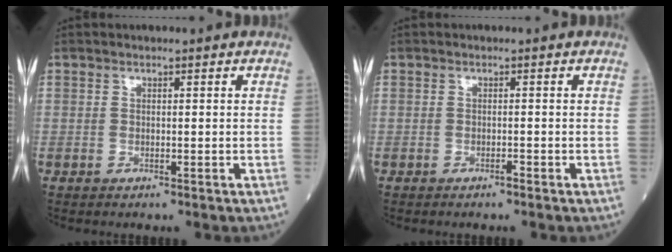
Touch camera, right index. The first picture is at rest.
{"total": 0.6, "force": [-0.5, 0.0, 0.3], "torque": [-0.006, 0.000, -0.009]}